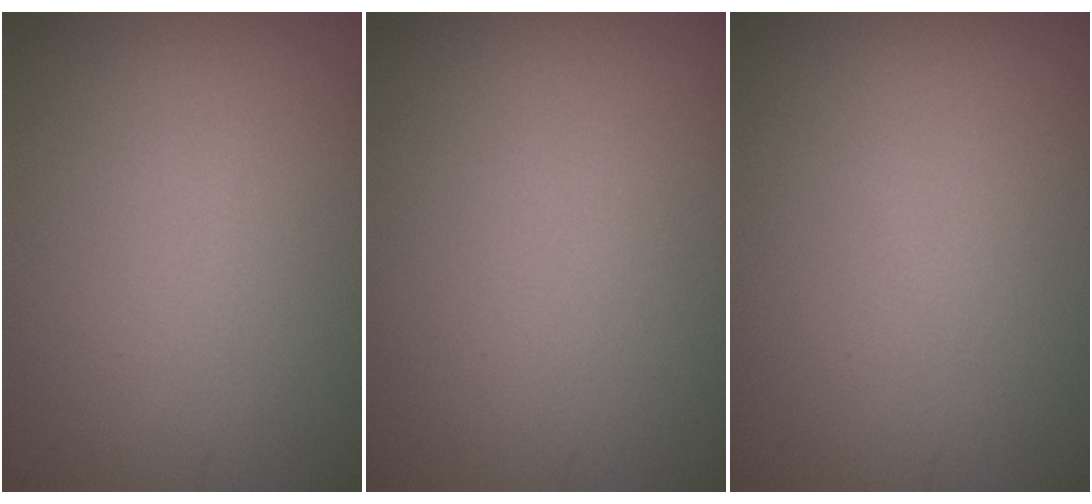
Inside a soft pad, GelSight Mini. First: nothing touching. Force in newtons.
{"total": 0.0}
{"total": 0.0}